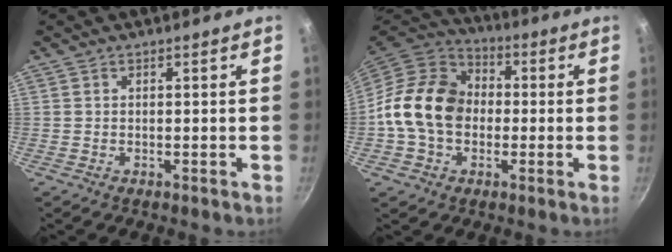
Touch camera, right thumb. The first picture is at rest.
{"total": 15.9, "force": [-0.8, 12.4, 10.0], "torque": [-0.146, 0.031, -0.032]}